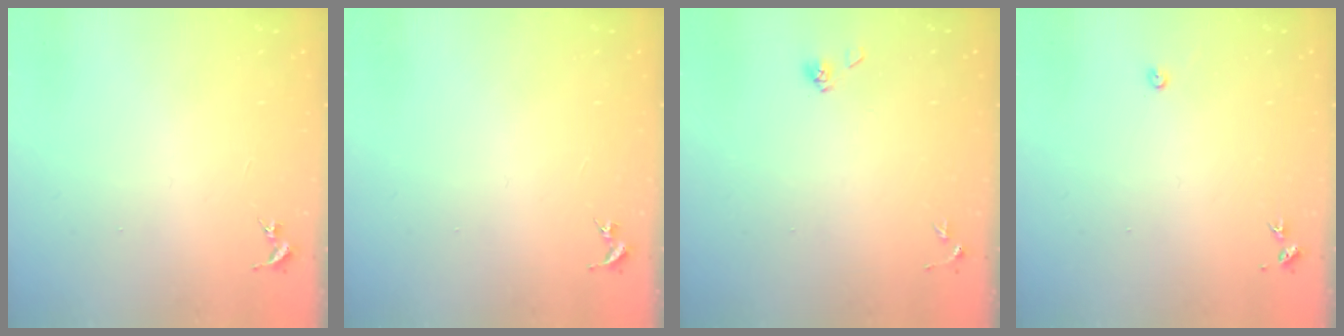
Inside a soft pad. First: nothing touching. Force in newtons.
{"total": 0.0}
{"total": 3.8, "press": 3.4, "slide": 1.7}
{"total": 2.4, "press": 2.4, "slide": 0.3}